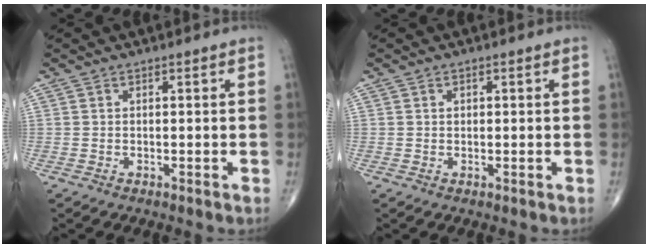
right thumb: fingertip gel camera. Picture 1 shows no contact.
{"total": 0.9, "force": [0.3, 0.7, 0.5], "torque": [-0.005, 0.001, 0.005]}